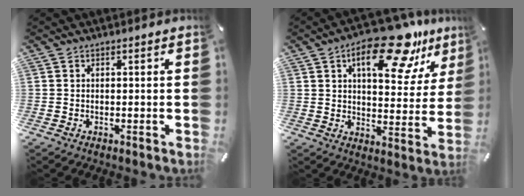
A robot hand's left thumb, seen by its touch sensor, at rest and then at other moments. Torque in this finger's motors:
{"motor_torque": [0.78, 0.77, 1.71, -1.06, 0.36]}